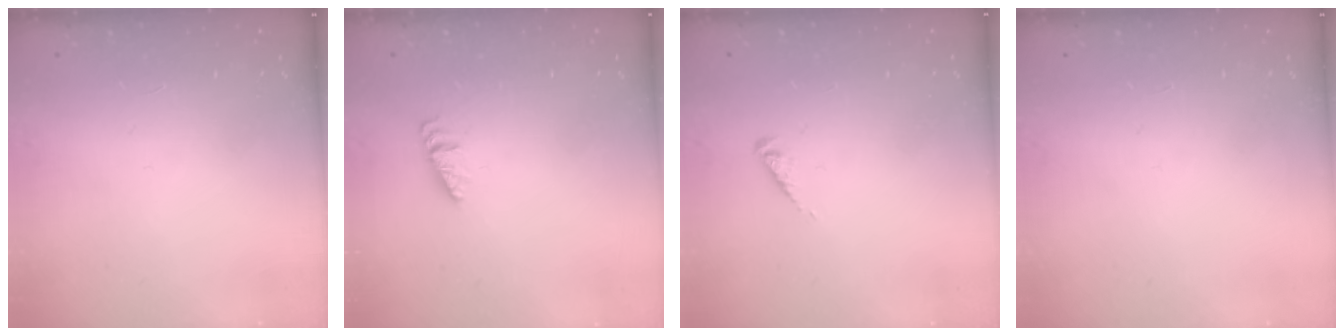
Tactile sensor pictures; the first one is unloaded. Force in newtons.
{"total": 2.1, "press": 2.1, "slide": 0.3}
{"total": 2.1, "press": 2.0, "slide": 0.4}
{"total": 0.0}